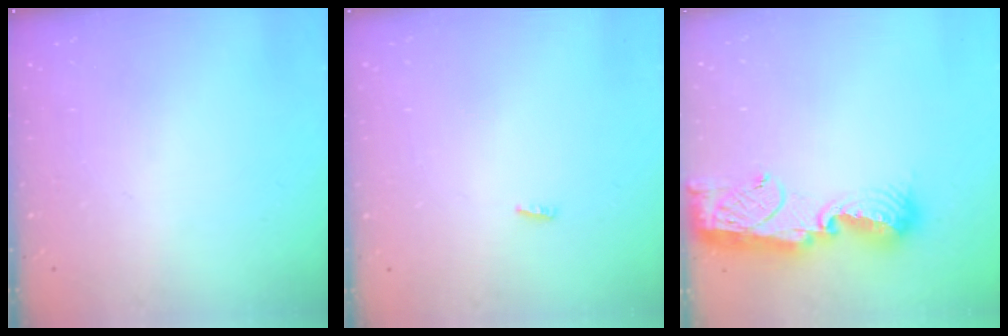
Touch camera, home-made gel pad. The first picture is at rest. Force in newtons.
{"total": 2.3, "press": 2.1, "slide": 0.8}
{"total": 15.7, "press": 15.6, "slide": 1.3}